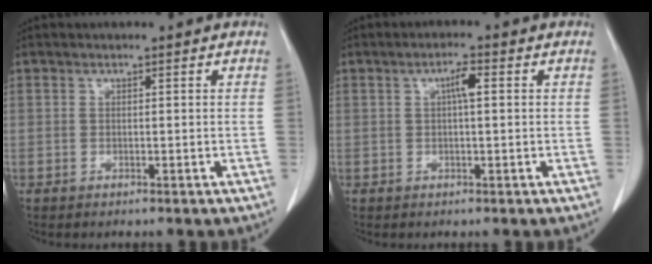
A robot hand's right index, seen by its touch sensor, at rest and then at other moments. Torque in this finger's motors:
{"motor_torque": [0.37, 0.01, 0.05, 0.02]}